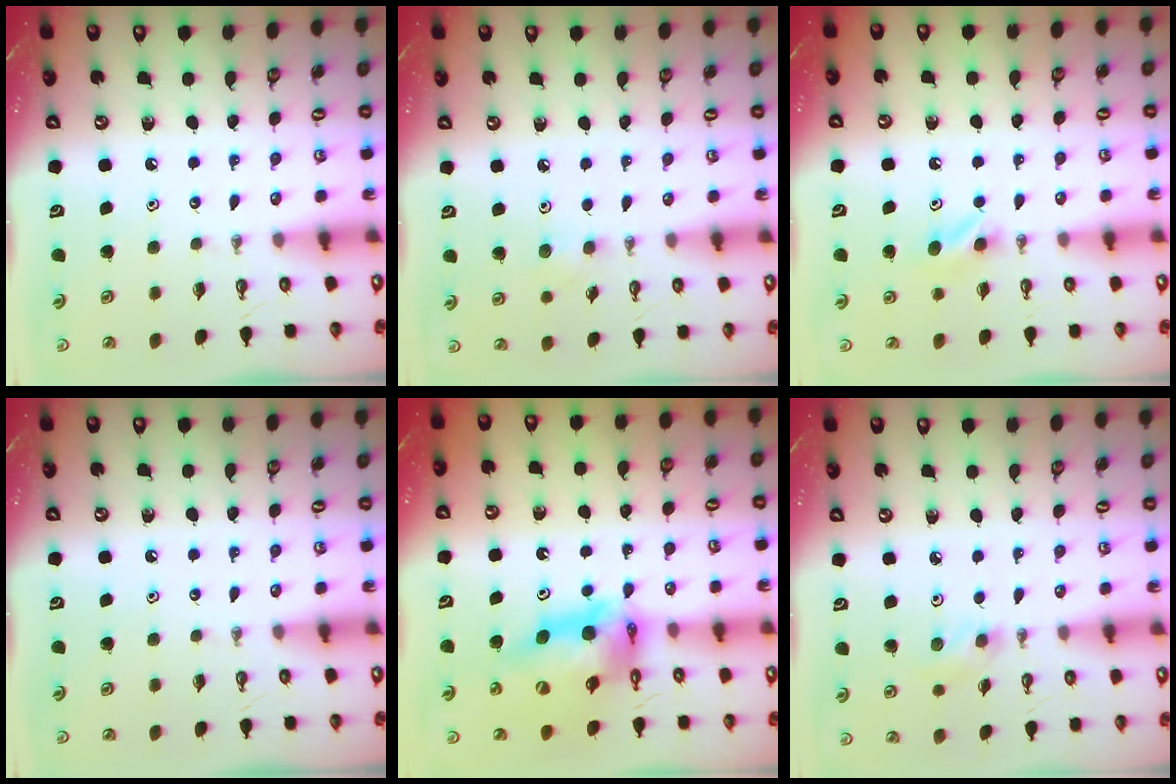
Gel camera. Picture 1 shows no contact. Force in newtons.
{"total": 6.7, "press": 4.3, "slide": 5.1}
{"total": 4.4, "press": 4.0, "slide": 1.7}
{"total": 0.0}
{"total": 15.7, "press": 15.6, "slide": 1.4}
{"total": 3.6, "press": 3.5, "slide": 0.7}